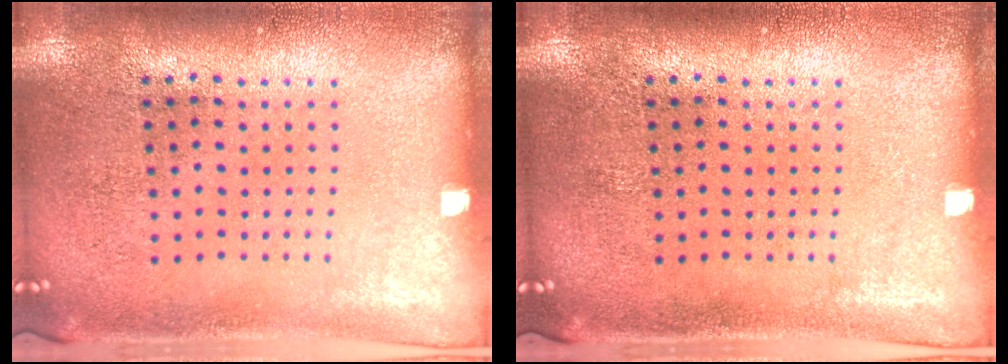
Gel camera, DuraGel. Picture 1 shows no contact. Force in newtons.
{"total": 0.0}